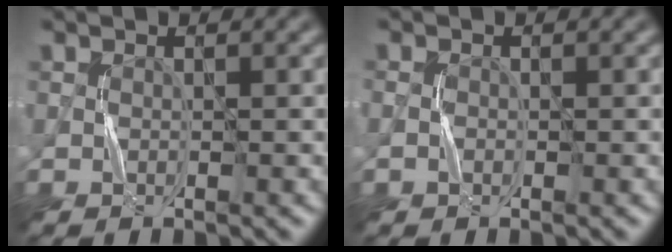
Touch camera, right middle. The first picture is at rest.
{"total": 0.5, "force": [-0.4, 0.3, 0.1], "torque": [-0.001, -0.001, -0.009]}